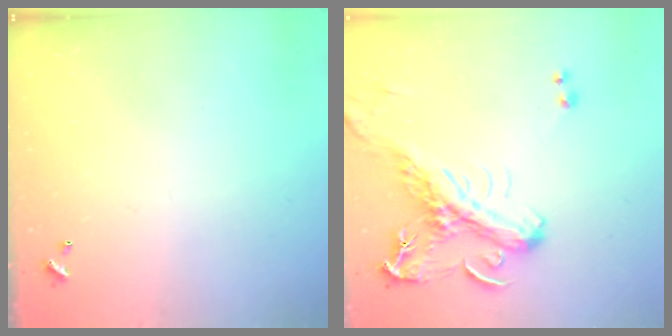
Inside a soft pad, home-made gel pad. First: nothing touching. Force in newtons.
{"total": 3.4, "press": 3.2, "slide": 1.1}